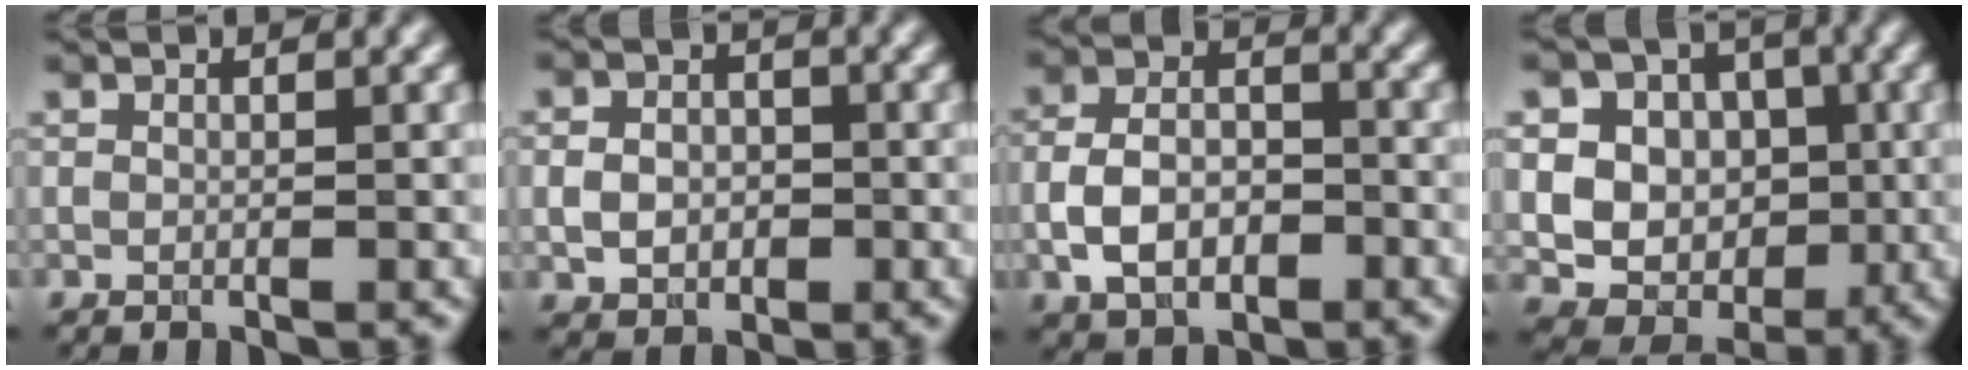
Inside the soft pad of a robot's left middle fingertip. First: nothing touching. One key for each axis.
{"total": 3.3, "fx": -0.4, "fy": 2.6, "fz": 2.0, "tx": -0.031, "ty": -0.003, "tz": -0.013}
{"total": 5.3, "fx": -1.8, "fy": 3.3, "fz": 3.7, "tx": -0.069, "ty": 0.004, "tz": -0.036}
{"total": 14.2, "fx": 1.5, "fy": 13.1, "fz": 5.3, "tx": -0.118, "ty": 0.035, "tz": 0.020}